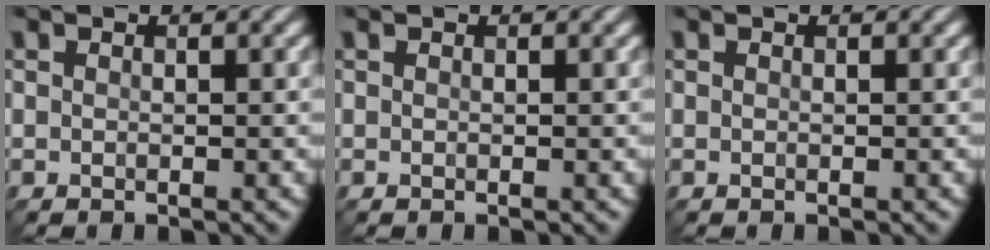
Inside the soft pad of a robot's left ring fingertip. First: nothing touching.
{"total": 0.0}
{"total": 0.0}